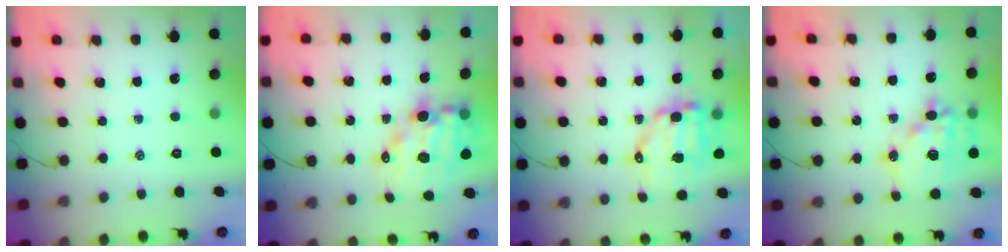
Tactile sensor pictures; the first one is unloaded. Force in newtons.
{"total": 11.7, "press": 11.2, "slide": 3.2}
{"total": 9.6, "press": 9.3, "slide": 2.0}
{"total": 15.6, "press": 15.2, "slide": 3.4}